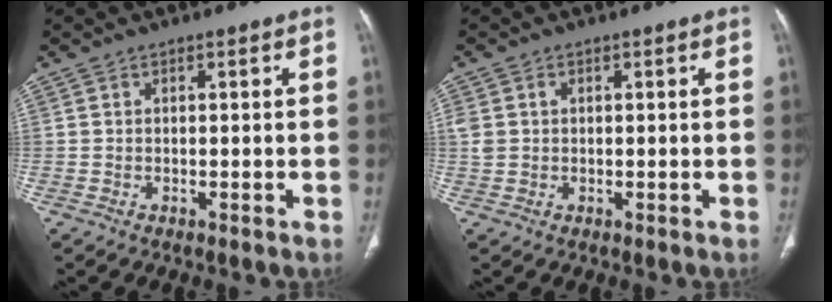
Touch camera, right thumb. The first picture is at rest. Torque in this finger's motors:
{"motor_torque": [0.82, 0.67, 0.59, 0.59, 0.01]}